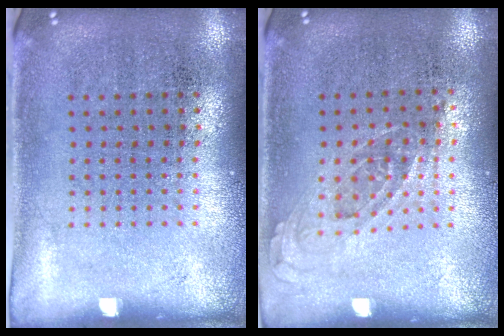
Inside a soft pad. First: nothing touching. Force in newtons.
{"total": 0.8, "press": 0.8, "slide": 0.3}